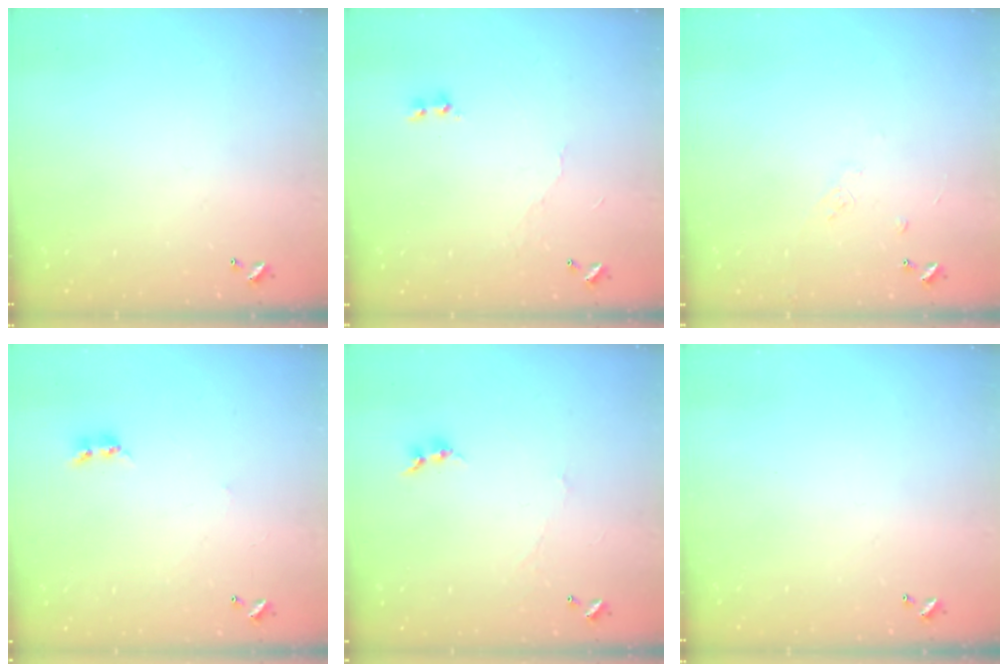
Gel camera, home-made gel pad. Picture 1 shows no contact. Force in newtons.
{"total": 6.0, "press": 6.0, "slide": 0.6}
{"total": 6.5, "press": 6.4, "slide": 0.9}
{"total": 2.2, "press": 2.2, "slide": 0.4}
{"total": 0.6, "press": 0.3, "slide": 0.5}
{"total": 0.0}